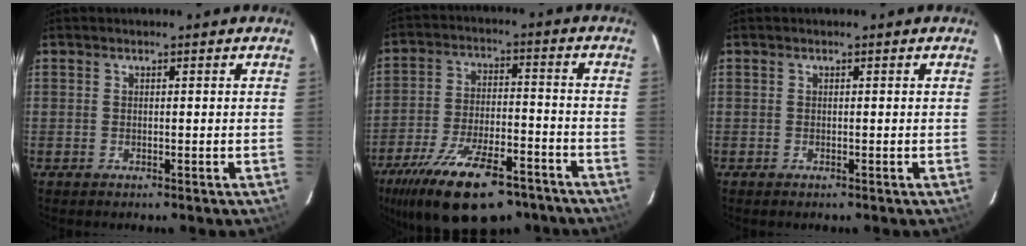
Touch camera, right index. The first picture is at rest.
{"total": 21.2, "force": [-14.8, 8.3, 12.6], "torque": [-0.241, -0.026, -0.228]}
{"total": 0.0}